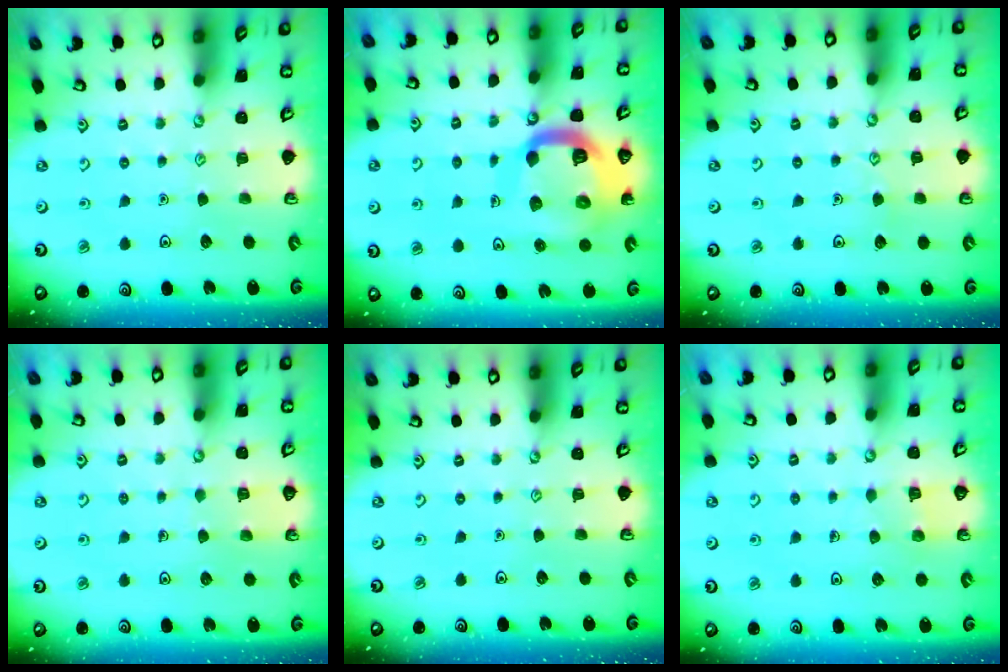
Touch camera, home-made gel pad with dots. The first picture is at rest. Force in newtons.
{"total": 16.5, "press": 16.3, "slide": 2.1}
{"total": 3.5, "press": 3.5, "slide": 0.4}
{"total": 3.0, "press": 3.0, "slide": 0.2}
{"total": 0.0}
{"total": 3.4, "press": 3.4, "slide": 0.3}